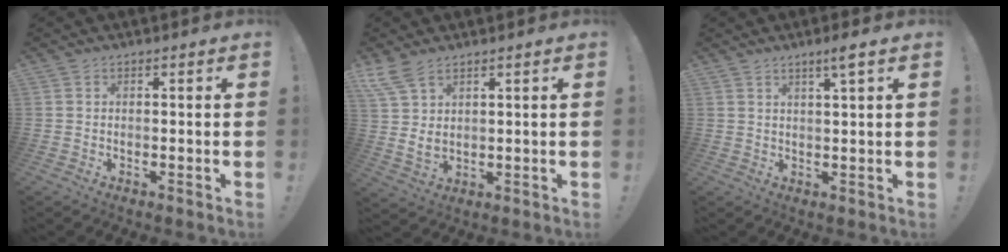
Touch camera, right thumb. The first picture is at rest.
{"total": 7.6, "force": [4.7, 3.1, 5.1], "torque": [-0.105, -0.022, 0.093]}
{"total": 4.0, "force": [2.4, -0.1, 3.1], "torque": [-0.057, -0.006, 0.037]}